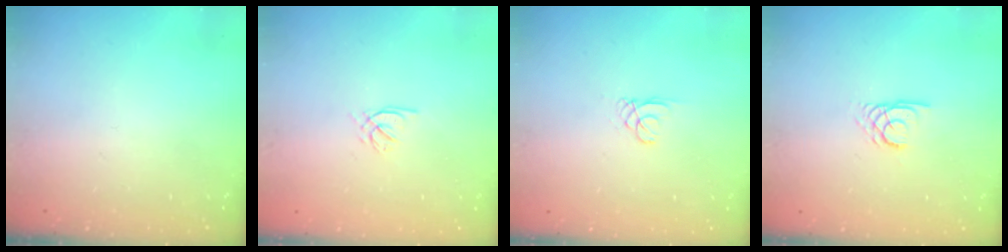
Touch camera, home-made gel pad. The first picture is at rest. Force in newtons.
{"total": 2.0, "press": 1.9, "slide": 0.5}
{"total": 0.6, "press": 0.6, "slide": 0.1}
{"total": 2.7, "press": 2.7, "slide": 0.1}